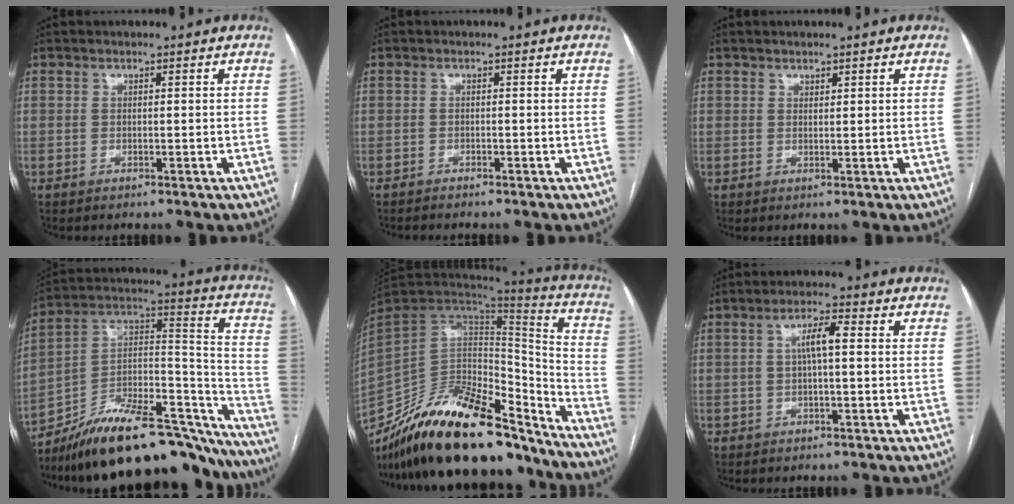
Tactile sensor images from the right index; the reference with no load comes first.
{"total": 2.1, "force": [-1.9, 0.5, 0.7], "torque": [-0.013, -0.004, -0.023]}
{"total": 0.8, "force": [0.6, 0.5, 0.2], "torque": [0.002, -0.003, 0.008]}
{"total": 32.7, "force": [-26.5, 9.9, 16.5], "torque": [-0.219, 0.031, -0.392]}
{"total": 34.5, "force": [-26.0, 11.3, 19.8], "torque": [-0.372, -0.044, -0.412]}
{"total": 4.2, "force": [0.3, 1.0, 4.1], "torque": [-0.077, 0.016, 0.005]}